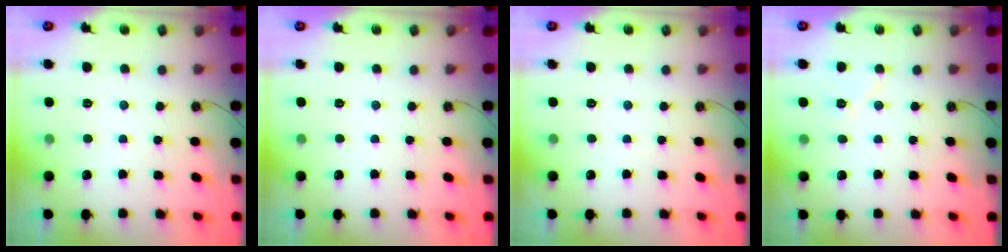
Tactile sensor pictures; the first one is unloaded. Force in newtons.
{"total": 0.0}
{"total": 0.0}
{"total": 6.0, "press": 5.5, "slide": 2.4}